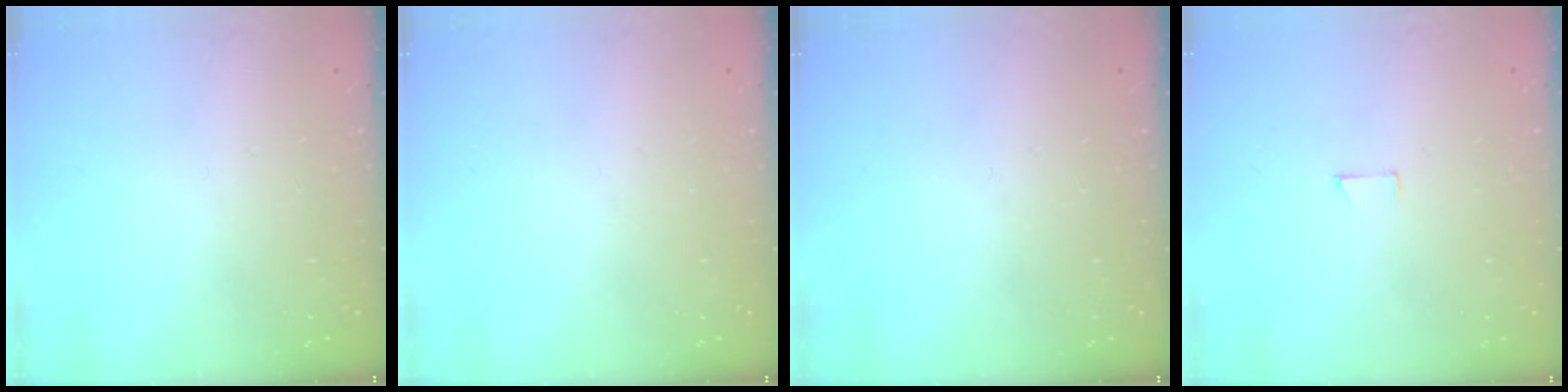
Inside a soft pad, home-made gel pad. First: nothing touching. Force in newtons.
{"total": 0.0}
{"total": 0.0}
{"total": 3.8, "press": 3.8, "slide": 0.3}